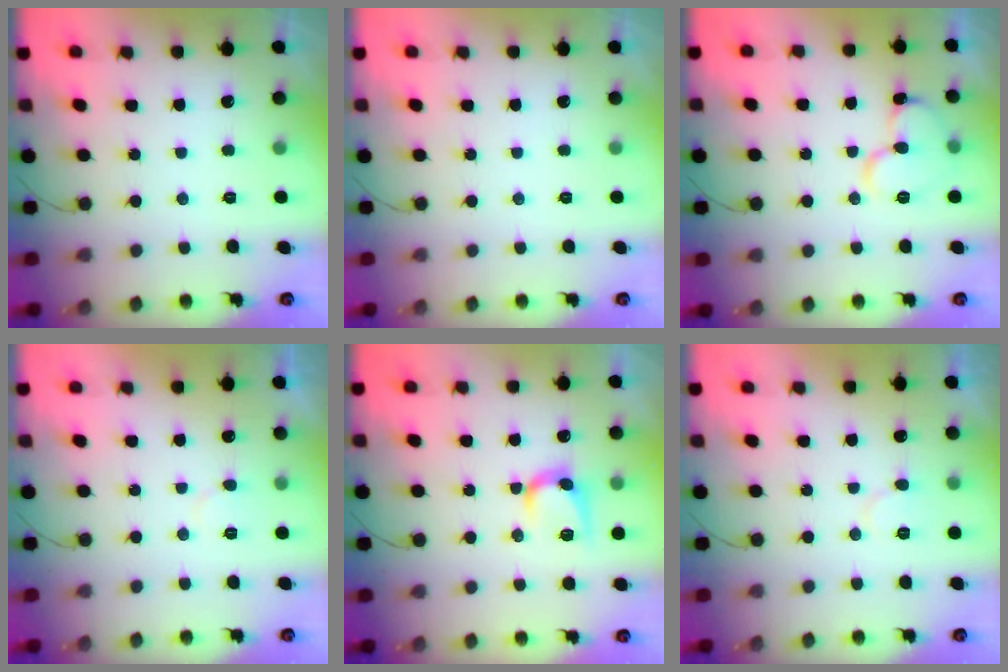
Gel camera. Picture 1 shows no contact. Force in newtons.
{"total": 0.0}
{"total": 11.4, "press": 11.3, "slide": 1.2}
{"total": 5.2, "press": 5.2, "slide": 0.3}
{"total": 8.0, "press": 8.0, "slide": 0.6}
{"total": 6.5, "press": 6.5, "slide": 0.7}